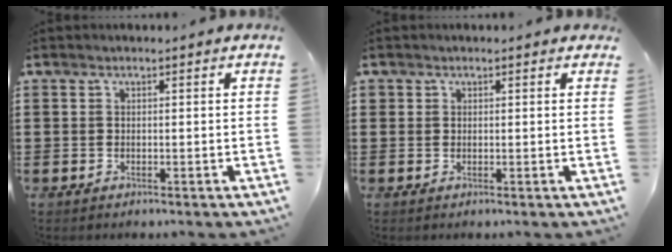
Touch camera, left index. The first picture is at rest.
{"total": 1.0, "force": [0.6, 0.8, 0.2], "torque": [-0.006, 0.005, 0.011]}